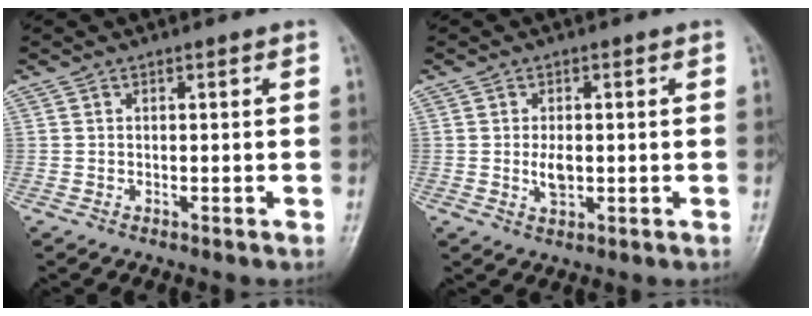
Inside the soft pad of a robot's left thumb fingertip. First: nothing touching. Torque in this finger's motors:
{"motor_torque": [0.33, 0.33, 0.36, -0.16, 0.00]}